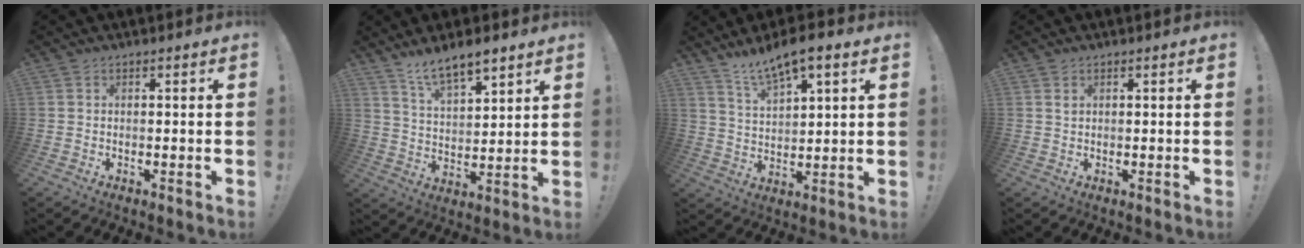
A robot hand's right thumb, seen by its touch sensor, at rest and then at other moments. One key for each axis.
{"total": 9.5, "fx": 7.7, "fy": 3.2, "fz": 4.6, "tx": -0.070, "ty": -0.052, "tz": 0.142}
{"total": 9.7, "fx": 7.4, "fy": 2.7, "fz": 5.6, "tx": -0.102, "ty": -0.038, "tz": 0.134}
{"total": 0.7, "fx": 0.4, "fy": 0.5, "fz": 0.3, "tx": -0.002, "ty": 0.000, "tz": 0.006}